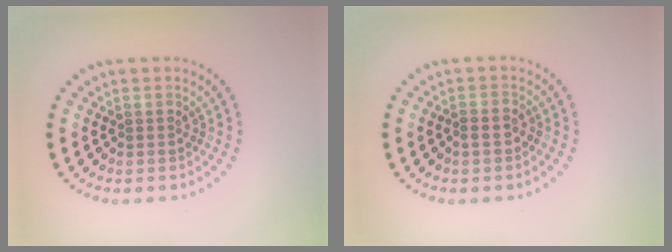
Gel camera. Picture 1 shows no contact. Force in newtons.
{"total": 0.8, "press": 0.7, "slide": 0.5}